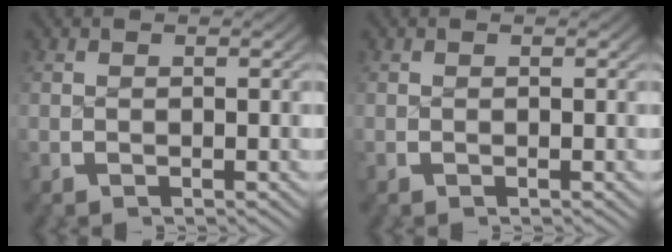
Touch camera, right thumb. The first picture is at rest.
{"total": 0.0}